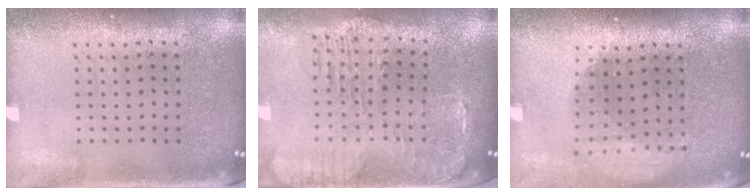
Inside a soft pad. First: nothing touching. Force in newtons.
{"total": 1.7, "press": 1.6, "slide": 0.6}
{"total": 1.9, "press": 1.4, "slide": 1.2}